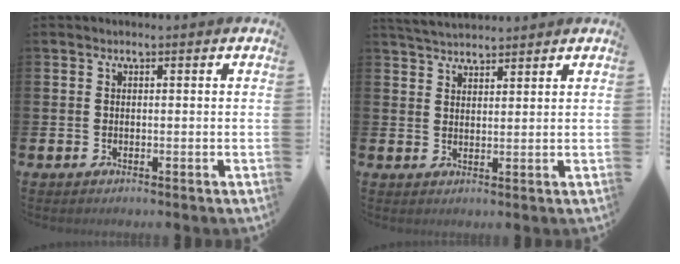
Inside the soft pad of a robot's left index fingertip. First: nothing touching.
{"total": 3.9, "force": [3.8, 0.6, 0.5], "torque": [-0.019, -0.013, 0.071]}